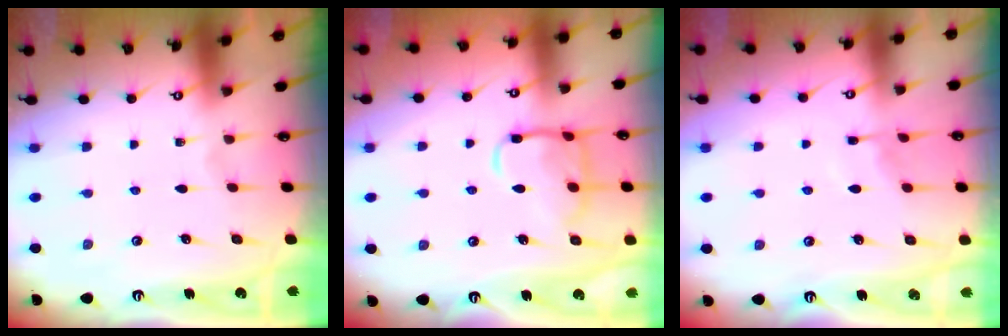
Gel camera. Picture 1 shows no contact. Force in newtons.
{"total": 12.2, "press": 12.2, "slide": 0.9}
{"total": 4.7, "press": 4.6, "slide": 0.6}